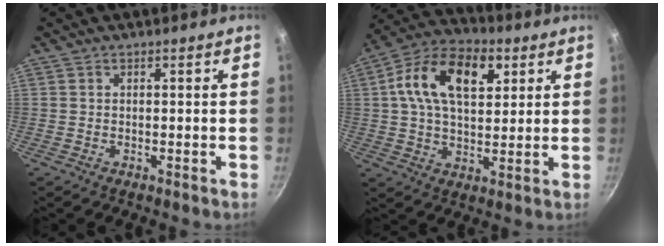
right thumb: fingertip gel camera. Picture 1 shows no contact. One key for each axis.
{"total": 16.4, "fx": 5.2, "fy": 9.8, "fz": 12.1, "tx": -0.185, "ty": 0.006, "tz": 0.072}